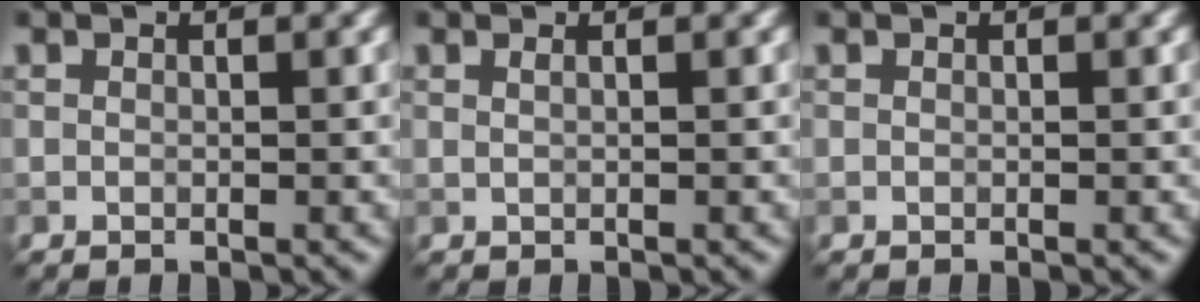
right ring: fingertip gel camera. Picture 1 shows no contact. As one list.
[{"total": 0.9, "force": [0.4, 0.4, 0.7], "torque": [-0.007, -0.002, -0.001]}, {"total": 0.0}]